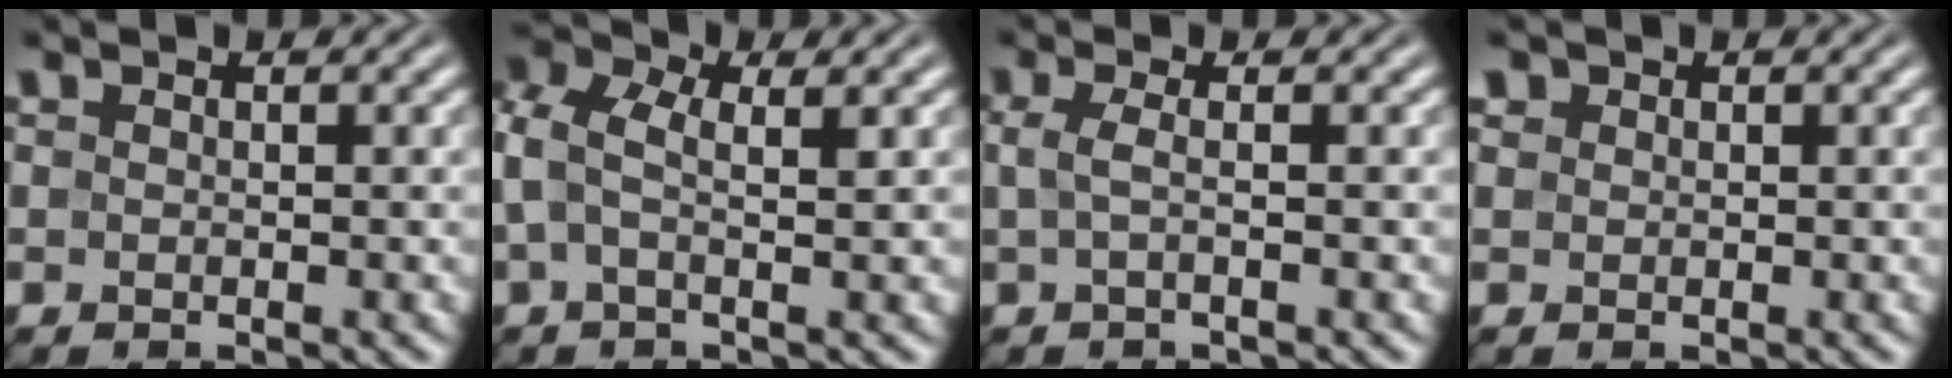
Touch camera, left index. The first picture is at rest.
{"total": 5.0, "force": [1.1, 2.8, 4.0], "torque": [-0.102, 0.007, 0.015]}
{"total": 1.7, "force": [-0.1, 0.4, 1.6], "torque": [-0.036, 0.001, -0.005]}
{"total": 0.8, "force": [0.4, 0.7, 0.1], "torque": [0.000, 0.002, 0.000]}